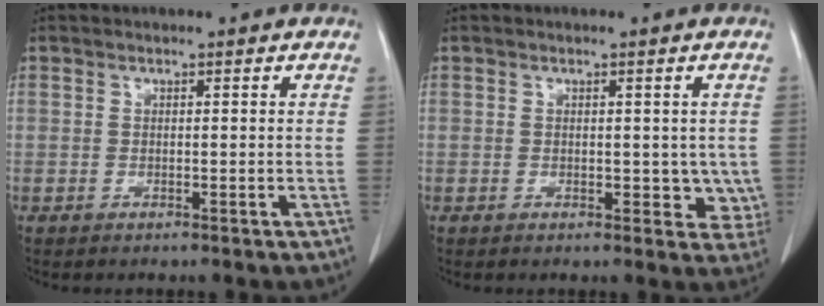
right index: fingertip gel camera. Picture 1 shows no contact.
{"total": 4.4, "force": [-0.2, 2.8, 3.4], "torque": [-0.017, 0.002, 0.000]}